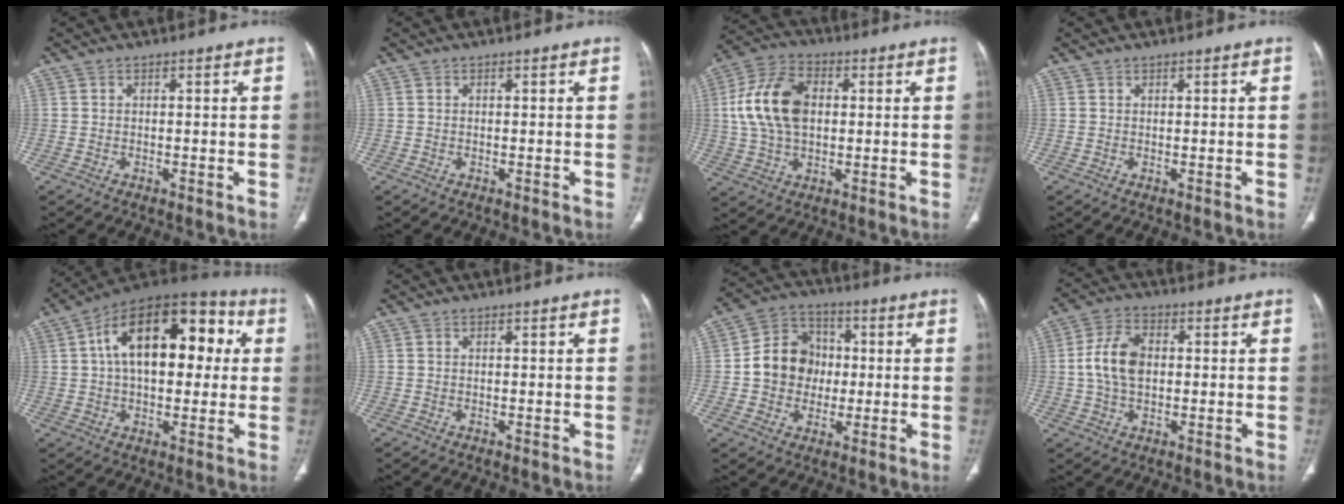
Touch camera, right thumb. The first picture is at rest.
{"total": 0.0}
{"total": 13.9, "force": [1.6, 8.9, 10.6], "torque": [-0.199, 0.016, 0.027]}
{"total": 0.0}
{"total": 22.4, "force": [4.5, 12.5, 18.1], "torque": [-0.250, 0.038, 0.058]}
{"total": 0.0}
{"total": 11.5, "force": [-0.2, 10.1, 5.6], "torque": [-0.061, 0.023, -0.011]}
{"total": 8.8, "force": [0.4, 5.7, 6.7], "torque": [-0.126, 0.013, 0.005]}